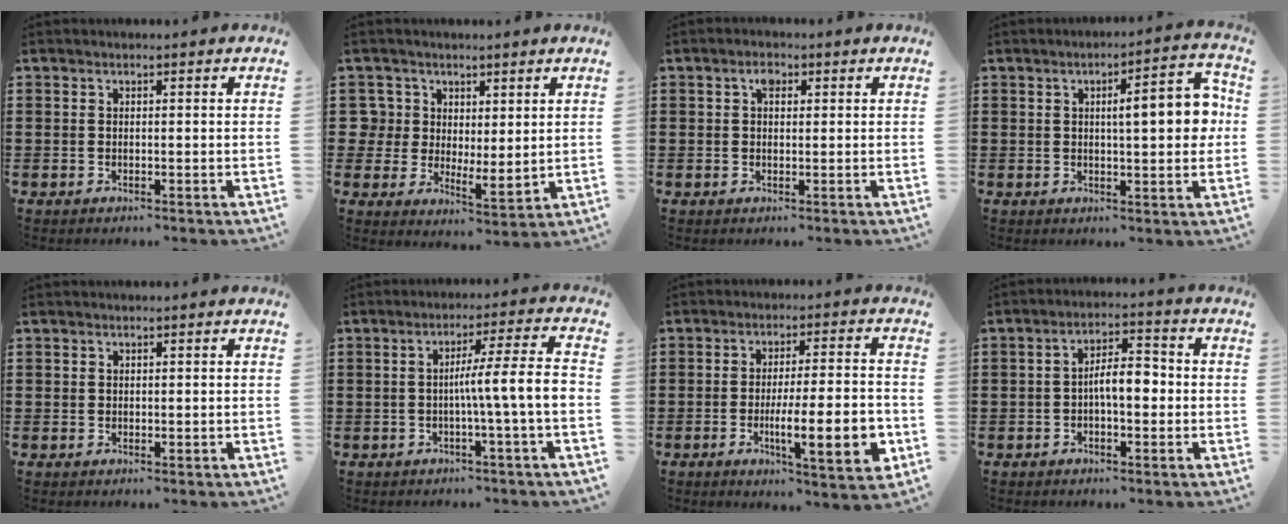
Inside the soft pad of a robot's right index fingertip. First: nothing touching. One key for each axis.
{"total": 4.4, "fx": 2.5, "fy": 3.6, "fz": 0.4, "tx": -0.024, "ty": 0.005, "tz": 0.048}
{"total": 2.1, "fx": 0.8, "fy": 1.2, "fz": 1.5, "tx": -0.026, "ty": 0.004, "tz": 0.012}
{"total": 8.0, "fx": 1.1, "fy": 2.0, "fz": 7.6, "tx": -0.111, "ty": -0.006, "tz": 0.008}
{"total": 0.6, "fx": 0.5, "fy": 0.4, "fz": 0.1, "tx": -0.004, "ty": 0.000, "tz": 0.011}
{"total": 7.6, "fx": -1.2, "fy": -0.5, "fz": 7.4, "tx": -0.124, "ty": -0.010, "tz": -0.028}
{"total": 11.8, "fx": -3.1, "fy": 2.7, "fz": 11.0, "tx": -0.168, "ty": -0.011, "tz": -0.050}
{"total": 5.4, "fx": -0.8, "fy": 2.1, "fz": 4.9, "tx": -0.079, "ty": 0.008, "tz": -0.017}